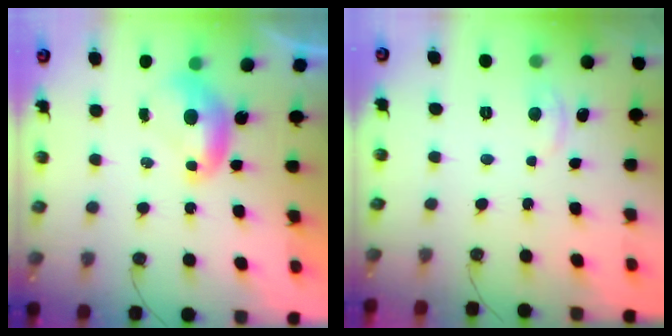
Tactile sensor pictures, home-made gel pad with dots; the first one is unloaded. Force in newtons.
{"total": 2.7, "press": 2.6, "slide": 0.5}